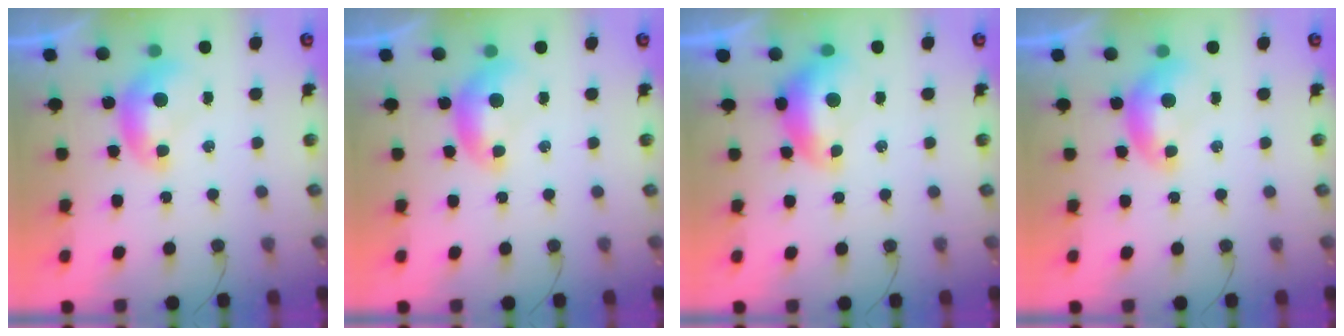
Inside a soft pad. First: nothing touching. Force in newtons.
{"total": 0.0}
{"total": 2.2, "press": 2.0, "slide": 0.9}
{"total": 0.0}